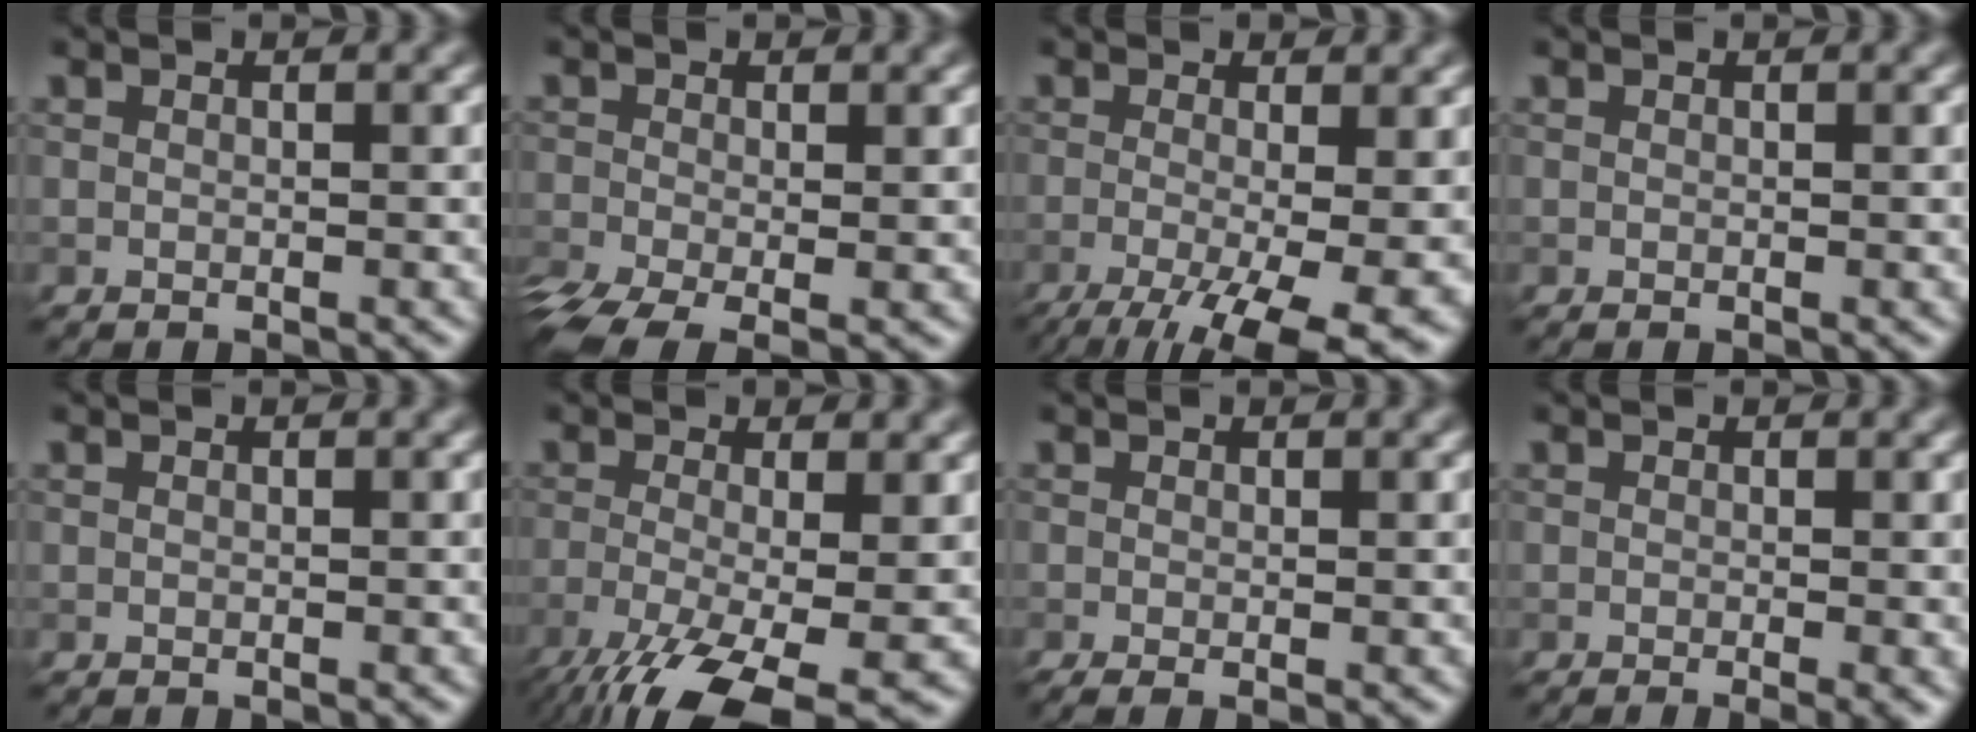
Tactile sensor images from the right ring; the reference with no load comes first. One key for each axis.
{"total": 5.3, "fx": -2.9, "fy": 2.0, "fz": 4.0, "tx": -0.090, "ty": -0.021, "tz": -0.056}
{"total": 11.0, "fx": -4.2, "fy": 3.8, "fz": 9.5, "tx": -0.141, "ty": -0.028, "tz": -0.054}
{"total": 0.0}
{"total": 0.0}
{"total": 11.3, "fx": -5.4, "fy": 3.7, "fz": 9.2, "tx": -0.171, "ty": -0.037, "tz": -0.088}
{"total": 1.4, "fx": -0.3, "fy": 0.3, "fz": 1.4, "tx": -0.024, "ty": -0.009, "tz": -0.005}
{"total": 2.4, "fx": -0.6, "fy": 0.6, "fz": 2.2, "tx": -0.024, "ty": -0.009, "tz": -0.008}